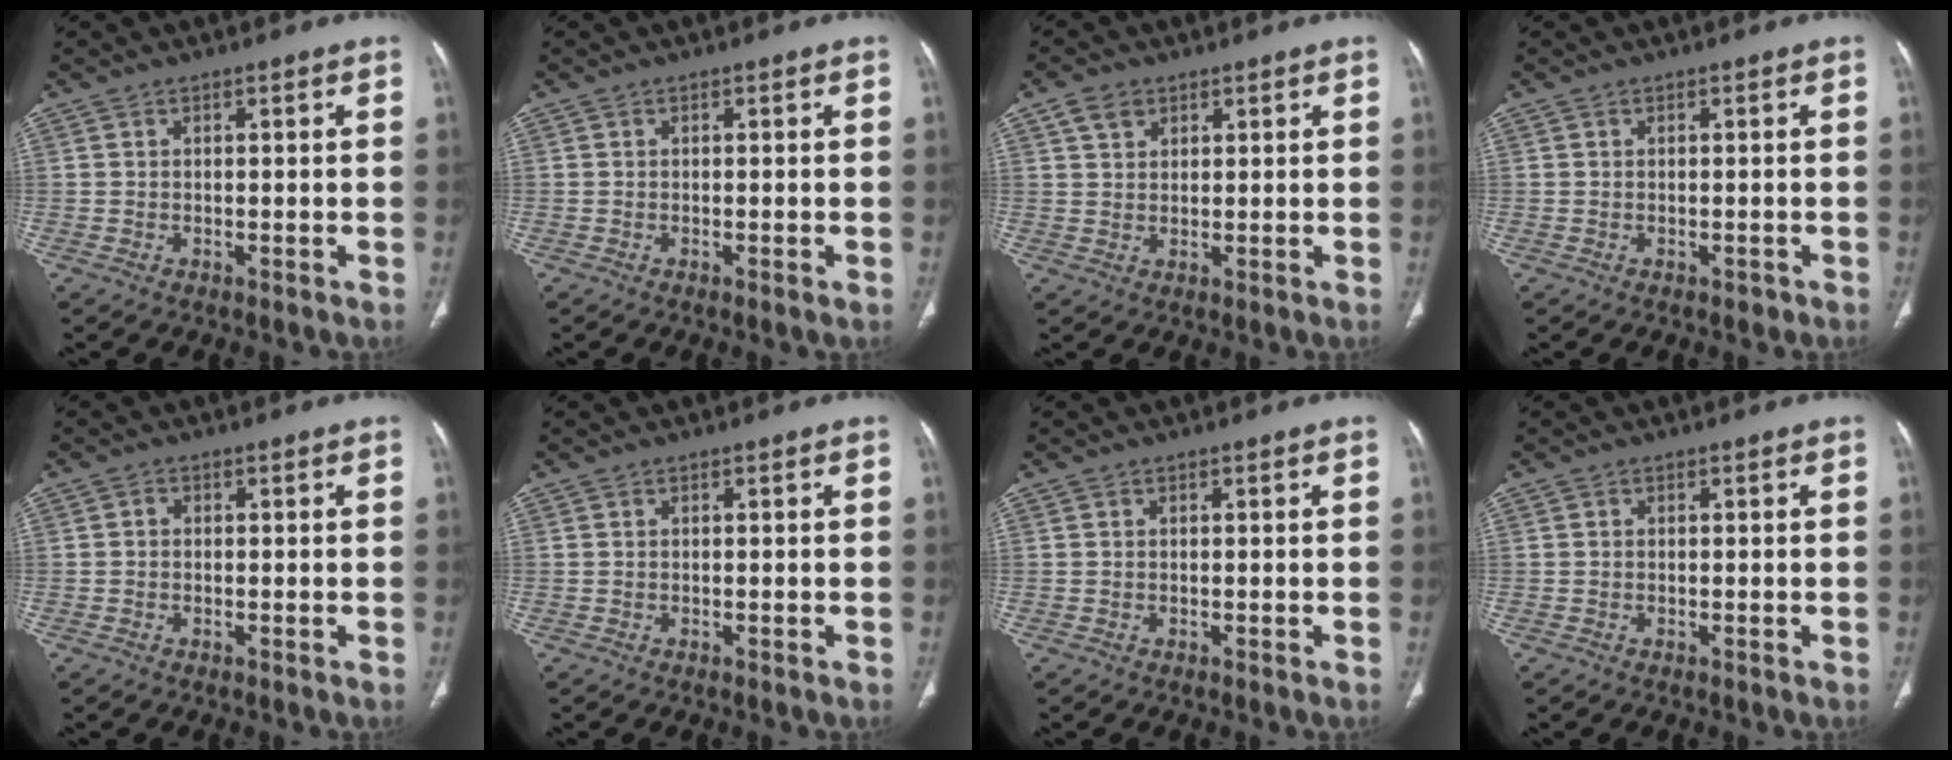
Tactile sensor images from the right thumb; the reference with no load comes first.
{"total": 0.7, "force": [-0.3, 0.0, 0.6], "torque": [-0.010, -0.001, -0.005]}
{"total": 3.7, "force": [2.0, 2.6, 1.6], "torque": [-0.020, -0.007, 0.040]}
{"total": 0.6, "force": [-0.4, 0.4, 0.2], "torque": [0.003, 0.002, -0.005]}
{"total": 0.9, "force": [-0.1, 0.7, 0.5], "torque": [-0.003, 0.003, -0.007]}
{"total": 0.0}
{"total": 0.0}
{"total": 0.0}